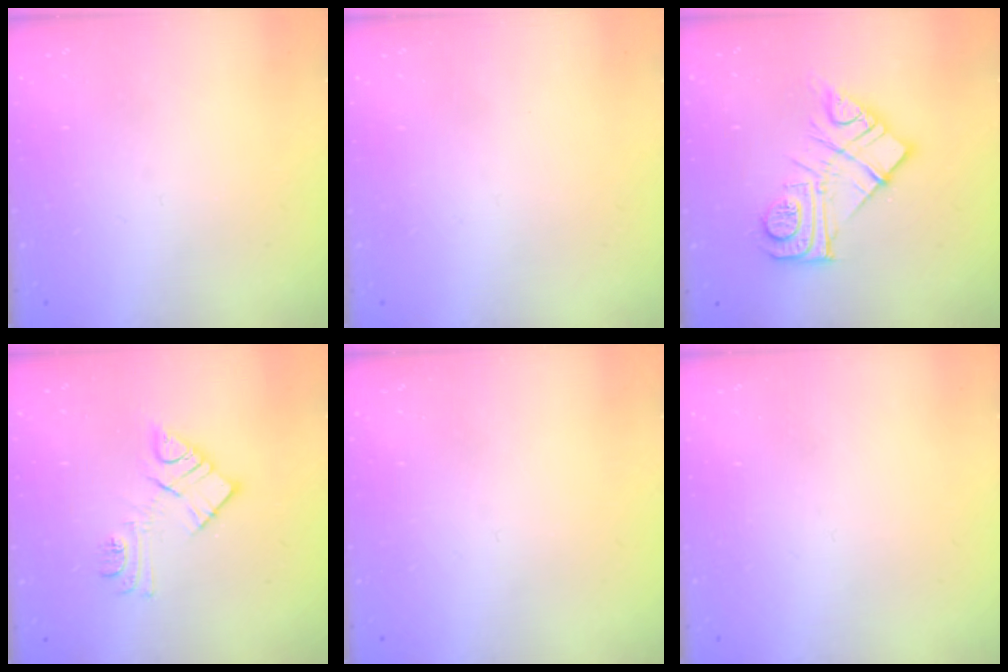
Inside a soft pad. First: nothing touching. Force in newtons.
{"total": 3.5, "press": 3.4, "slide": 0.4}
{"total": 13.9, "press": 13.8, "slide": 0.9}
{"total": 11.0, "press": 11.0, "slide": 0.6}
{"total": 0.0}
{"total": 1.5, "press": 1.5, "slide": 0.1}